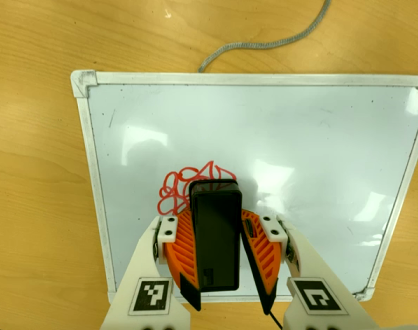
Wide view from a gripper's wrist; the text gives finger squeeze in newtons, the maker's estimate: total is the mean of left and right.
{"total": 11.6, "left": 13.5, "right": 9.6}